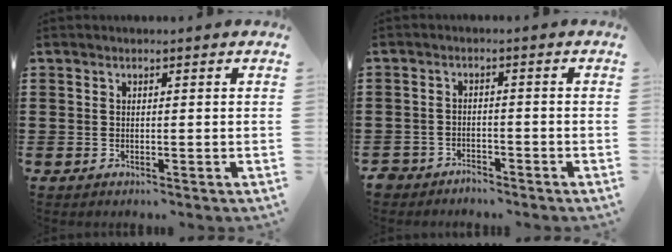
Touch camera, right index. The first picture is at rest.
{"total": 2.5, "force": [-2.4, 0.5, 0.0], "torque": [-0.008, 0.001, -0.053]}